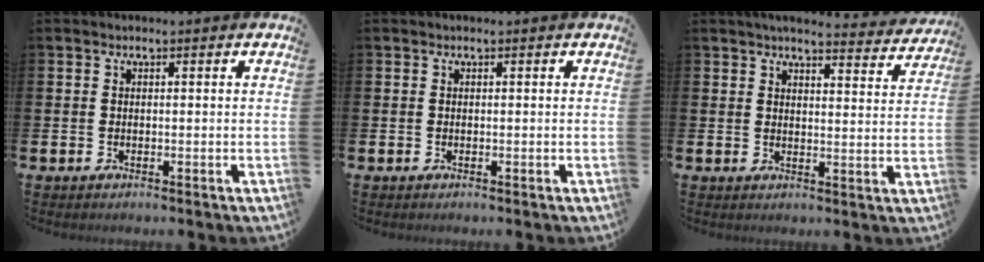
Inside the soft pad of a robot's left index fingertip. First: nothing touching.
{"total": 0.0}
{"total": 4.1, "force": [4.0, 0.2, 1.0], "torque": [-0.018, -0.031, 0.066]}